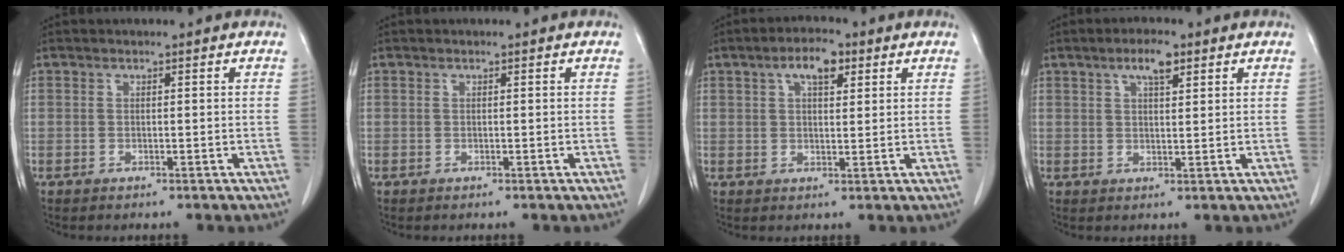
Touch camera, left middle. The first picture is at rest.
{"total": 0.0}
{"total": 5.2, "force": [2.6, 2.1, 4.0], "torque": [-0.072, 0.011, 0.041]}
{"total": 4.2, "force": [2.5, 1.2, 3.3], "torque": [-0.061, 0.005, 0.042]}